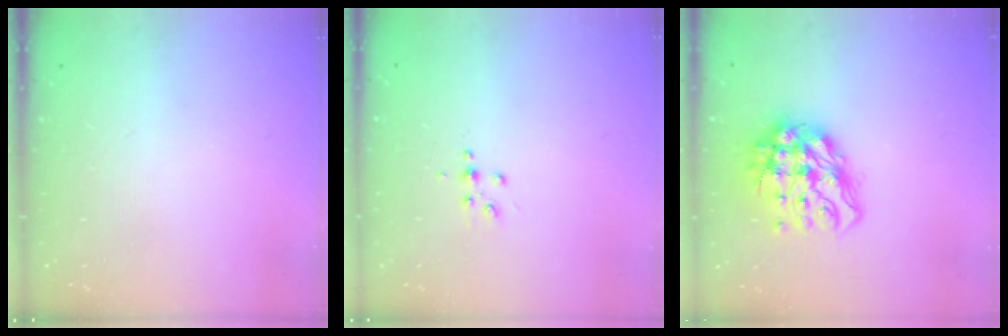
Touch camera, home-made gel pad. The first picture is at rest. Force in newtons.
{"total": 4.3, "press": 4.3, "slide": 0.5}
{"total": 14.7, "press": 14.7, "slide": 1.3}